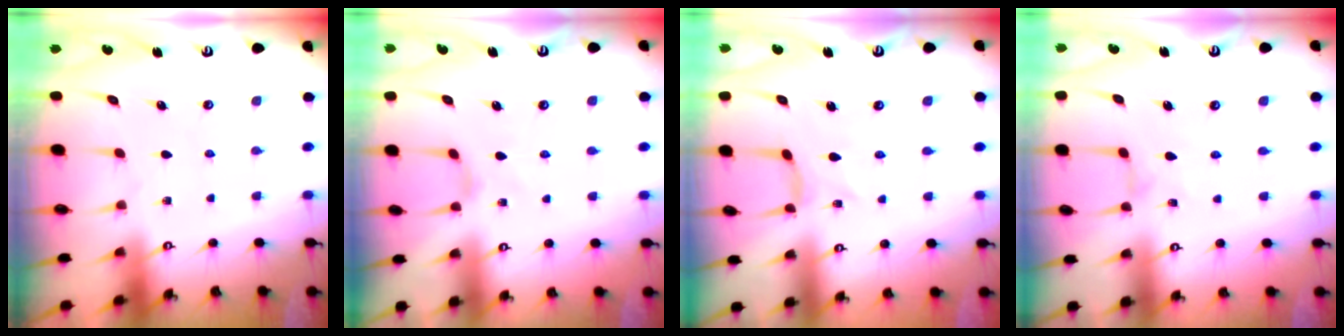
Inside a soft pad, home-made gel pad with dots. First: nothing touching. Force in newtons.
{"total": 2.0, "press": 2.0, "slide": 0.4}
{"total": 0.9, "press": 0.9, "slide": 0.3}
{"total": 1.1, "press": 1.1, "slide": 0.2}